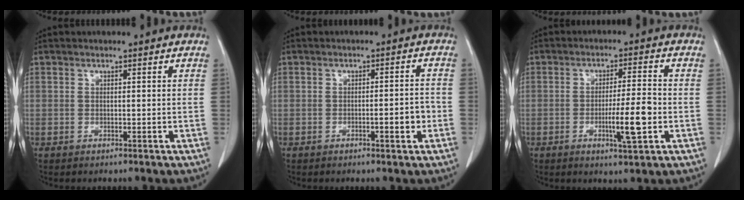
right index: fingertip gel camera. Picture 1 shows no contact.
{"total": 3.6, "force": [-1.4, 0.6, 3.3], "torque": [-0.041, 0.004, -0.019]}
{"total": 7.3, "force": [-2.0, 0.4, 7.0], "torque": [-0.113, -0.005, -0.031]}